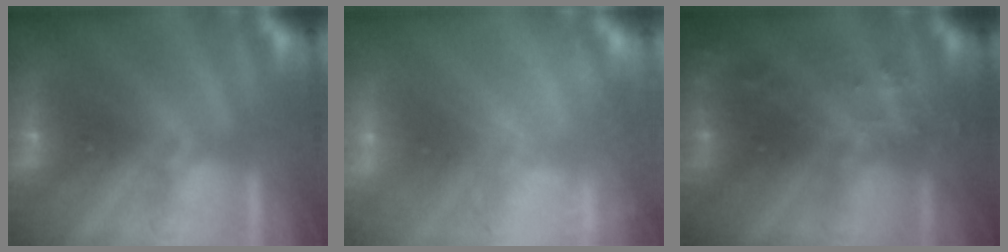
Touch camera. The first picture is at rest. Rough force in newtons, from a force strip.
{"total": 1.7}
{"total": 2.8}